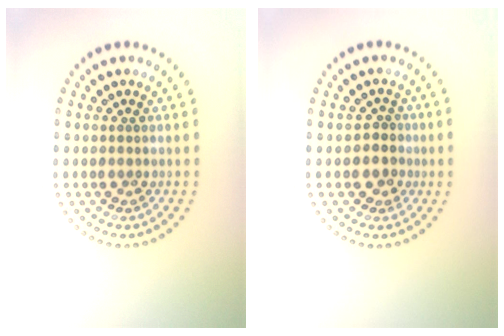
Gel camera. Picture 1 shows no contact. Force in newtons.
{"total": 1.7, "press": 1.5, "slide": 0.8}